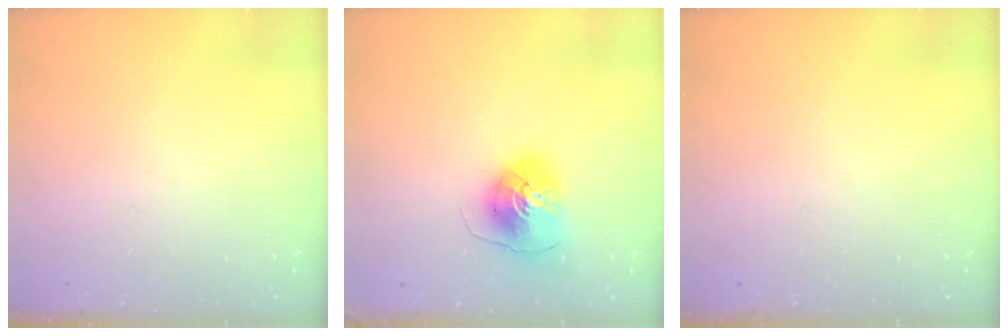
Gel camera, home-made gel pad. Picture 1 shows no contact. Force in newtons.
{"total": 9.5, "press": 9.4, "slide": 1.3}
{"total": 0.0}